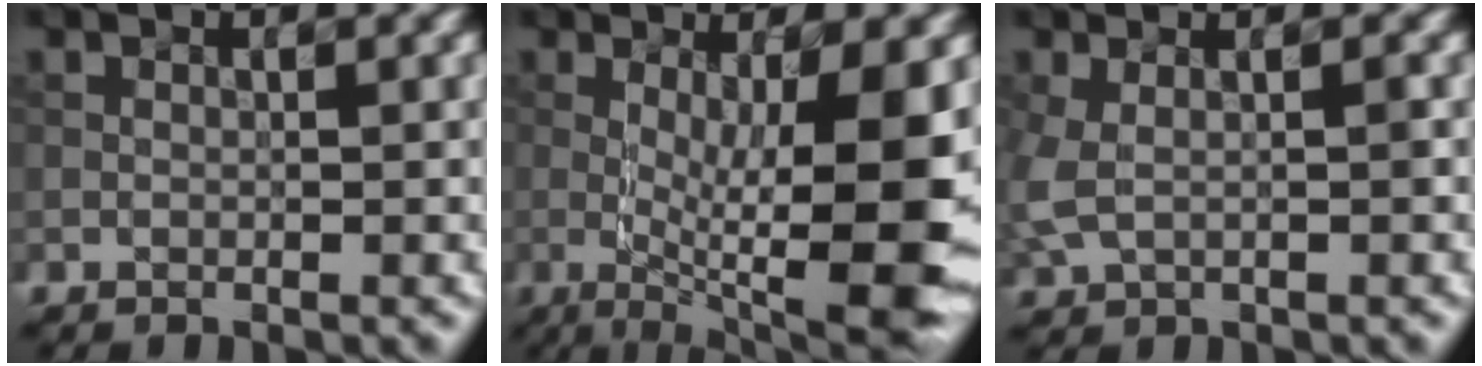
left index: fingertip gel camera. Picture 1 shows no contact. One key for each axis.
{"total": 12.7, "fx": -0.8, "fy": 3.0, "fz": 12.3, "tx": -0.166, "ty": -0.011, "tz": -0.007}
{"total": 2.0, "fx": 0.1, "fy": 0.9, "fz": 1.8, "tx": -0.046, "ty": -0.002, "tz": 0.003}